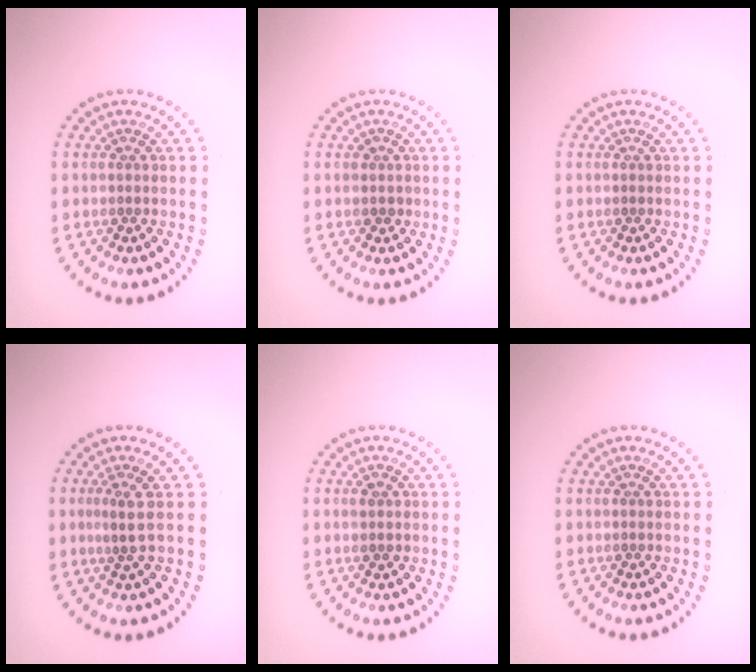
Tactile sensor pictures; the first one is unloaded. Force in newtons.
{"total": 0.9, "press": 0.8, "slide": 0.4}
{"total": 0.0}
{"total": 1.7, "press": 1.1, "slide": 1.3}
{"total": 1.0, "press": 1.0, "slide": 0.3}
{"total": 0.0}